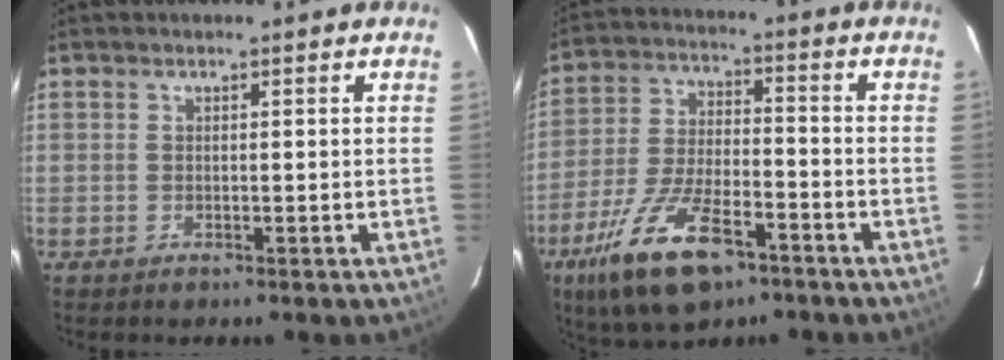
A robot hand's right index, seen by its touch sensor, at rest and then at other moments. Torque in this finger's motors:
{"motor_torque": [1.49, -0.65, 0.75, 0.17]}